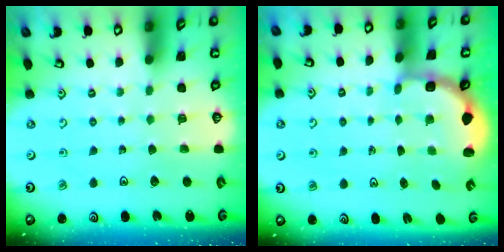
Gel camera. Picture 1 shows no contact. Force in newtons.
{"total": 2.7, "press": 2.4, "slide": 1.4}